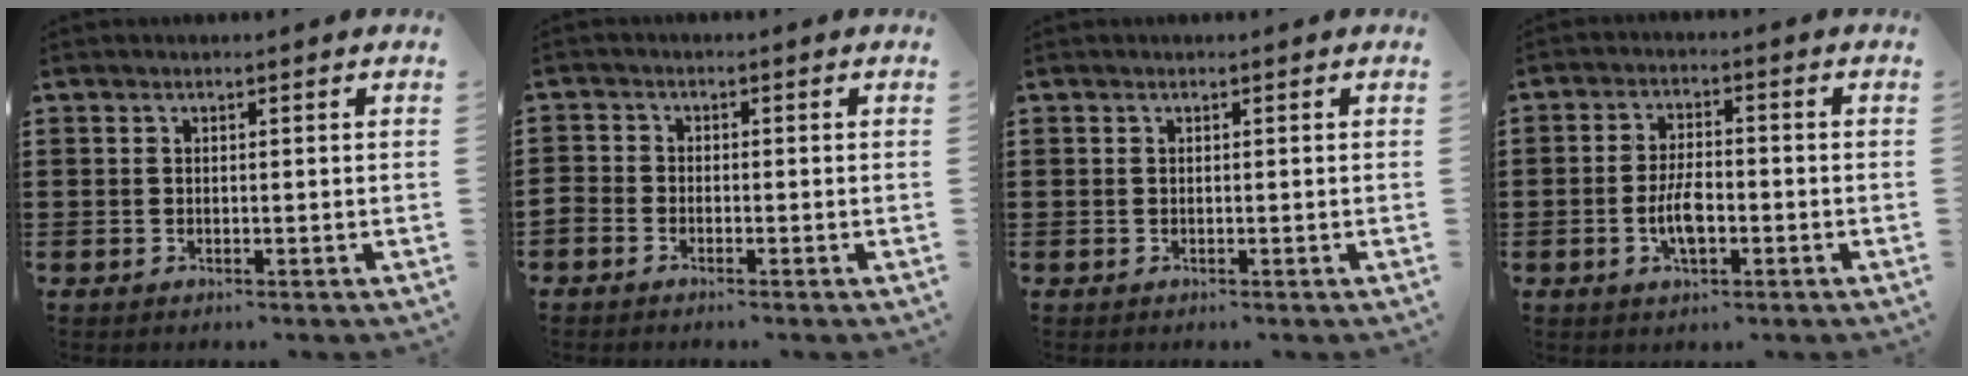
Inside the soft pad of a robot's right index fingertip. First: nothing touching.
{"total": 1.4, "force": [-1.4, 0.5, 0.0], "torque": [-0.004, 0.002, -0.029]}
{"total": 0.0}
{"total": 5.3, "force": [-1.4, 2.2, 4.6], "torque": [-0.100, 0.000, -0.029]}